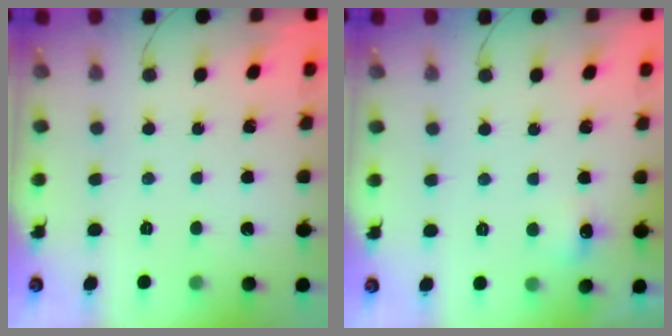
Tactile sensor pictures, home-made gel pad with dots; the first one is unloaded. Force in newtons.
{"total": 5.8, "press": 5.6, "slide": 1.6}